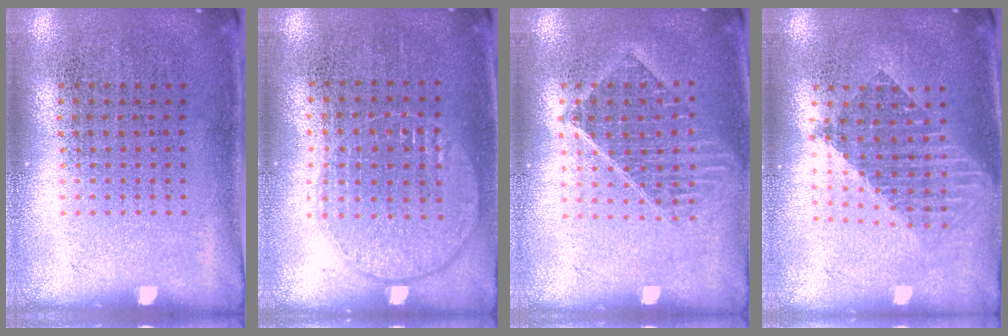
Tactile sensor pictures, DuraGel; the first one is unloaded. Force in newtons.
{"total": 0.9, "press": 0.9, "slide": 0.3}
{"total": 1.4, "press": 1.3, "slide": 0.6}
{"total": 1.7, "press": 1.4, "slide": 1.0}